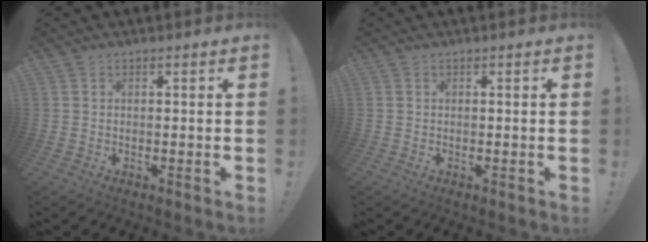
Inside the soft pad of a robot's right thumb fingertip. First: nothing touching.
{"total": 0.0}